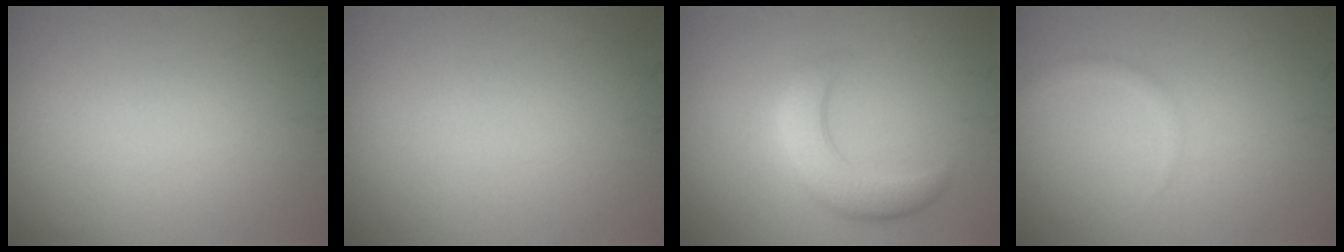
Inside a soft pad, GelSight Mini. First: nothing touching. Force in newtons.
{"total": 0.0}
{"total": 4.4, "press": 4.4, "slide": 0.2}
{"total": 1.0, "press": 1.0, "slide": 0.1}